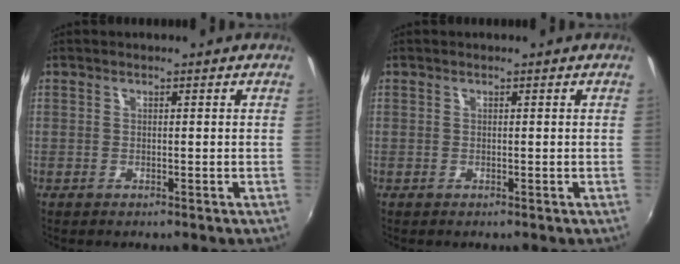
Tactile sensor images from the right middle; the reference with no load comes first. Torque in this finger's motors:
{"motor_torque": [0.00, 0.00, 0.00, 0.00]}